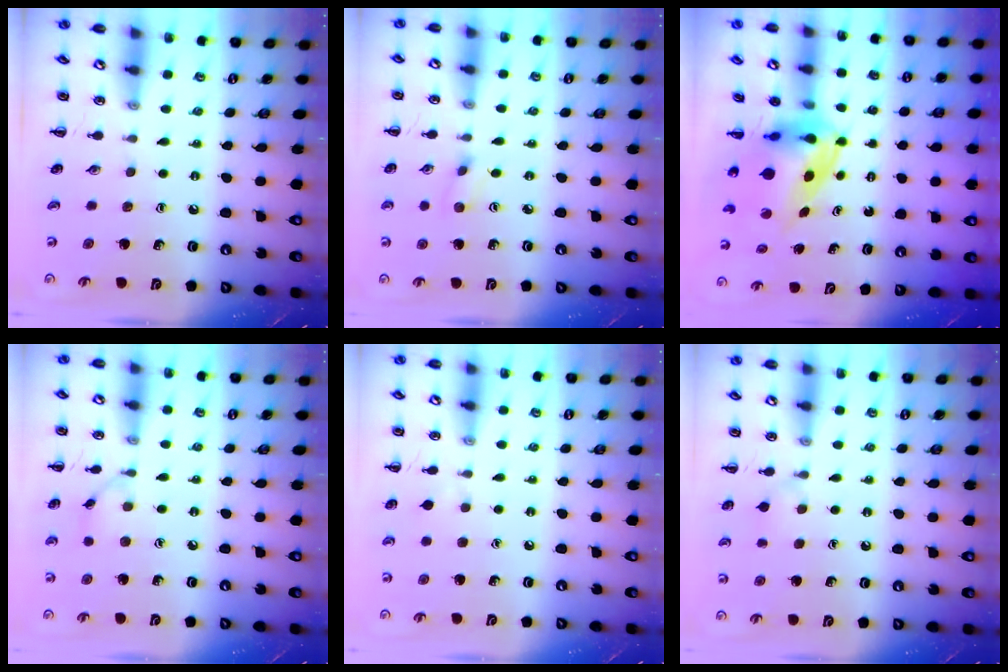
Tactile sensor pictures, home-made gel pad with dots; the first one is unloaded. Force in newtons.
{"total": 2.5, "press": 2.4, "slide": 0.9}
{"total": 7.3, "press": 7.2, "slide": 1.1}
{"total": 4.1, "press": 4.0, "slide": 0.8}
{"total": 2.3, "press": 2.0, "slide": 1.0}
{"total": 5.2, "press": 4.8, "slide": 1.9}